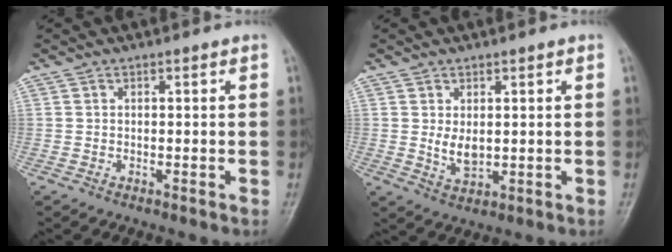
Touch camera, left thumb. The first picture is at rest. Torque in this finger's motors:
{"motor_torque": [0.80, 0.88, 0.74, -0.36, 0.01]}